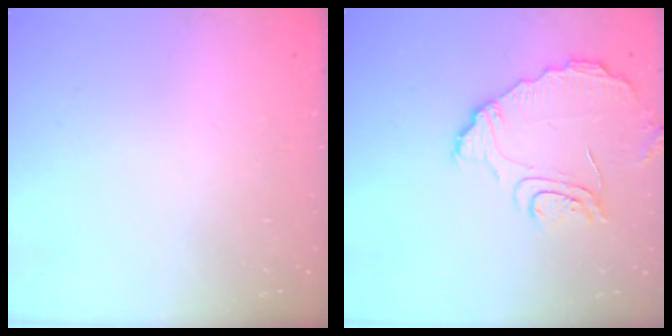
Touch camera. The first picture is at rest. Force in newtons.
{"total": 10.7, "press": 10.7, "slide": 0.2}